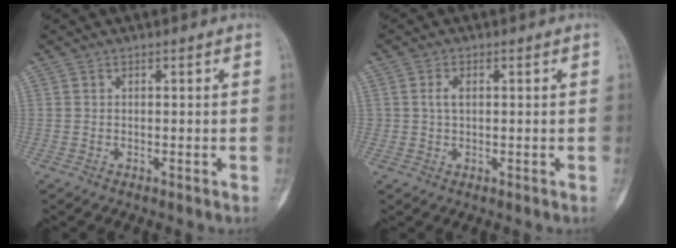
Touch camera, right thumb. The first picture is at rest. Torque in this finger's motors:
{"motor_torque": [-0.49, -0.07, 0.15, 0.16, 0.02]}